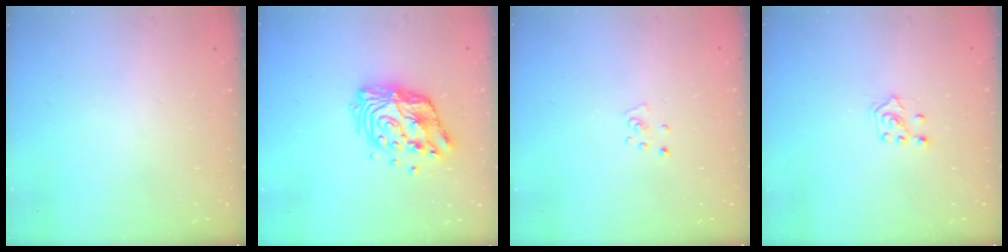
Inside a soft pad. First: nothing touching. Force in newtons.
{"total": 13.3, "press": 13.2, "slide": 1.1}
{"total": 3.1, "press": 3.1, "slide": 0.3}
{"total": 4.0, "press": 3.9, "slide": 1.0}